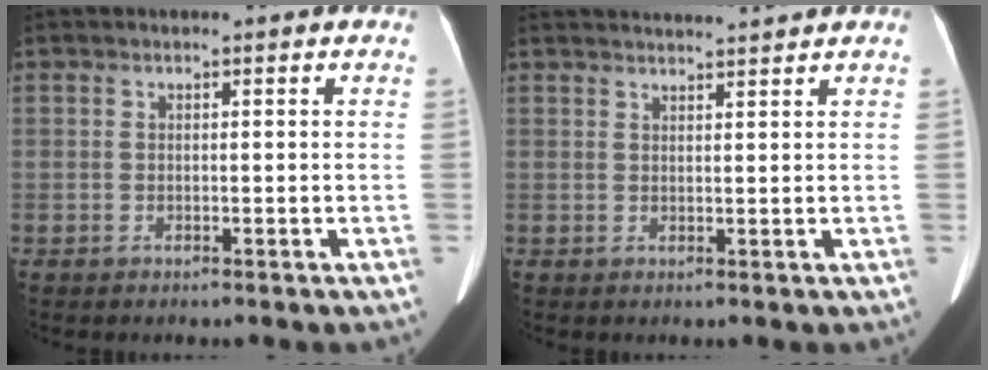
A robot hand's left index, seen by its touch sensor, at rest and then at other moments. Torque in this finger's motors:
{"motor_torque": [-0.51, -0.63, 0.00, 0.01]}